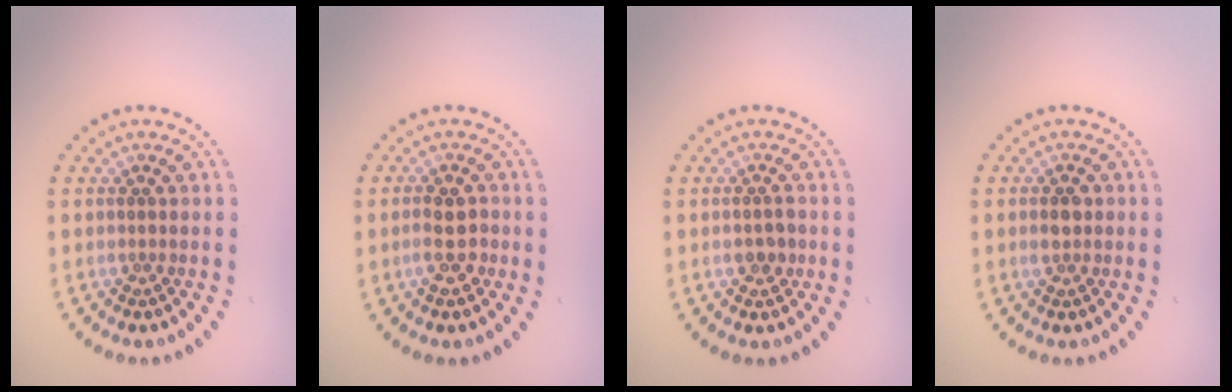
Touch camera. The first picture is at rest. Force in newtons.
{"total": 2.6, "press": 2.6, "slide": 0.3}
{"total": 1.7, "press": 1.7, "slide": 0.2}
{"total": 1.4, "press": 1.4, "slide": 0.2}